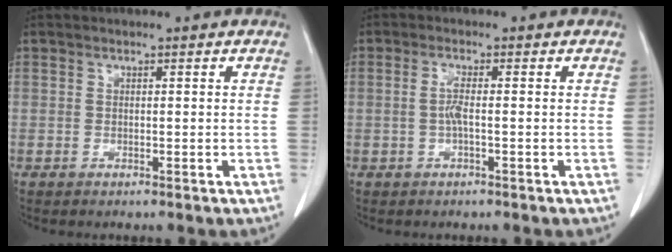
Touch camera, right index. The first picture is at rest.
{"total": 2.1, "force": [-0.3, 0.1, 2.1], "torque": [-0.046, 0.001, -0.008]}